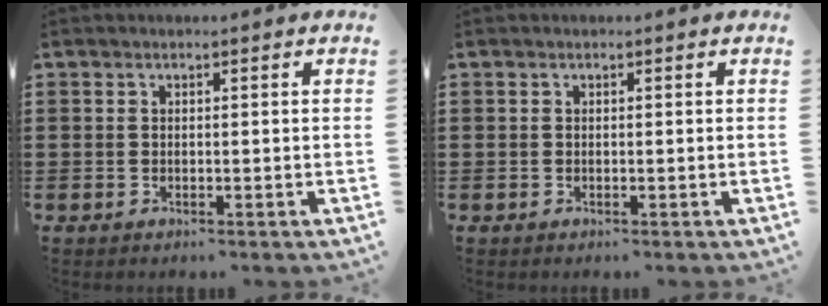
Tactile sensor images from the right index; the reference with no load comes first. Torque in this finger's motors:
{"motor_torque": [0.00, 0.00, 0.00, 0.00]}